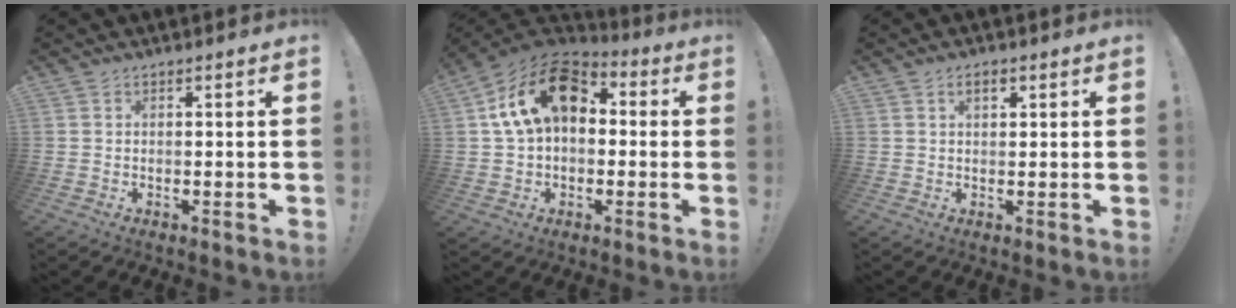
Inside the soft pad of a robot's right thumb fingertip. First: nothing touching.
{"total": 18.8, "force": [5.5, 12.1, 13.3], "torque": [-0.223, 0.004, 0.099]}
{"total": 2.5, "force": [1.3, 1.3, 1.7], "torque": [-0.031, 0.001, 0.021]}